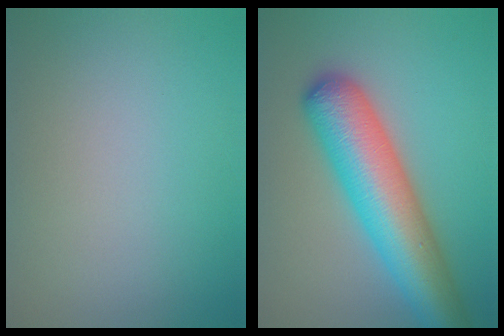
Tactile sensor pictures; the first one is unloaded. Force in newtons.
{"total": 9.7, "press": 9.7, "slide": 0.3}